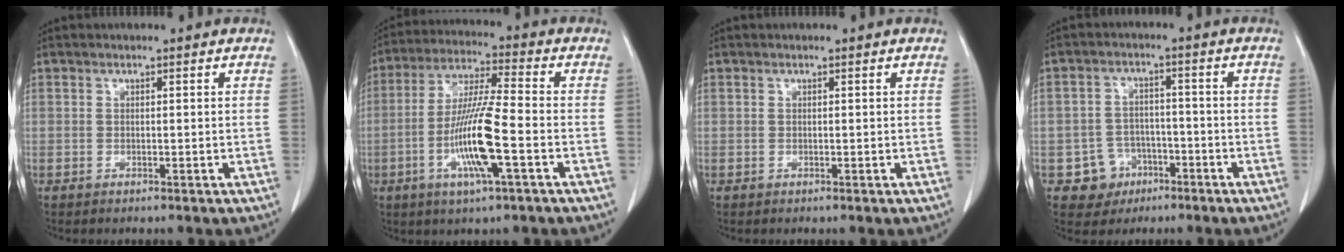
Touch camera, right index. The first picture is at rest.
{"total": 12.1, "force": [-3.6, 0.4, 11.5], "torque": [-0.228, -0.009, -0.071]}
{"total": 0.0}
{"total": 5.8, "force": [-2.7, 5.1, 0.5], "torque": [0.002, 0.014, -0.037]}